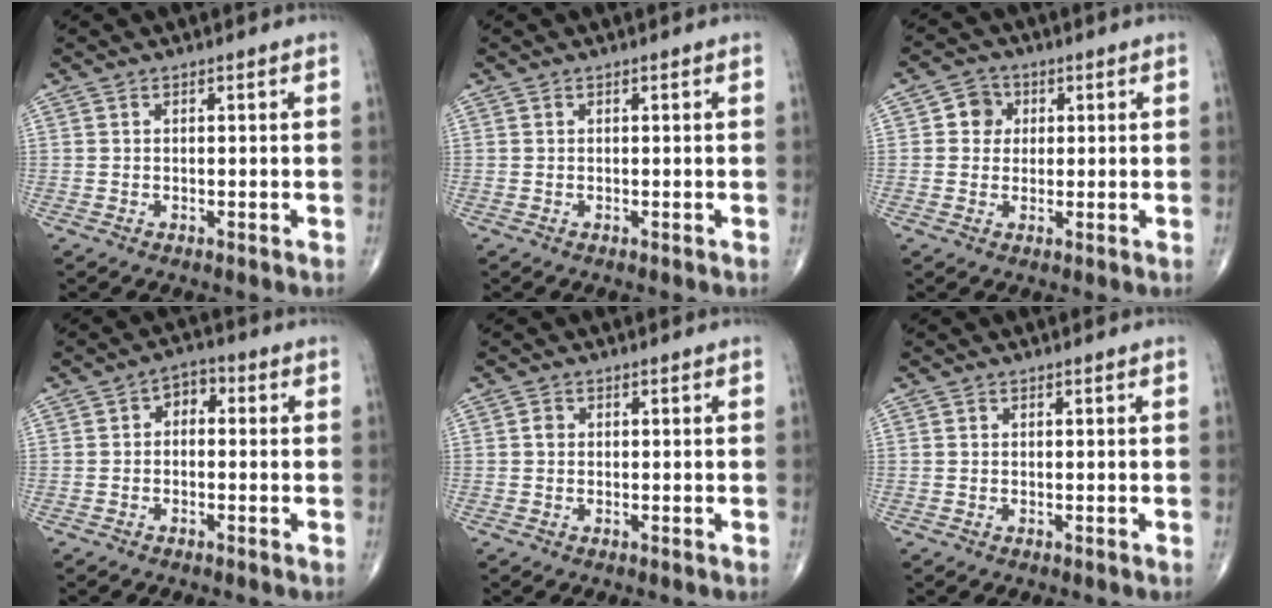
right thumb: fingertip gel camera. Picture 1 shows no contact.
{"total": 0.0}
{"total": 4.2, "force": [0.8, 3.9, 1.4], "torque": [0.003, 0.005, 0.006]}
{"total": 3.6, "force": [0.0, 2.5, 2.5], "torque": [-0.019, 0.019, -0.015]}
{"total": 1.0, "force": [0.0, 0.9, 0.5], "torque": [-0.005, 0.002, -0.003]}
{"total": 0.0}